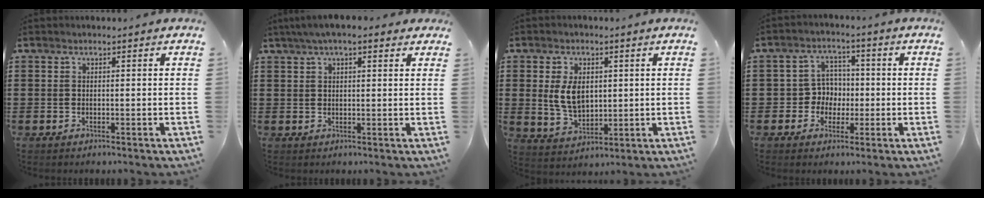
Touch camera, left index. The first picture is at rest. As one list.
[{"total": 3.8, "force": [2.5, 1.0, 2.7], "torque": [-0.056, 0.008, 0.045]}, {"total": 6.1, "force": [1.2, 4.0, 4.5], "torque": [-0.103, 0.004, 0.015]}, {"total": 4.9, "force": [-0.6, 4.7, 1.4], "torque": [-0.045, 0.014, -0.015]}]